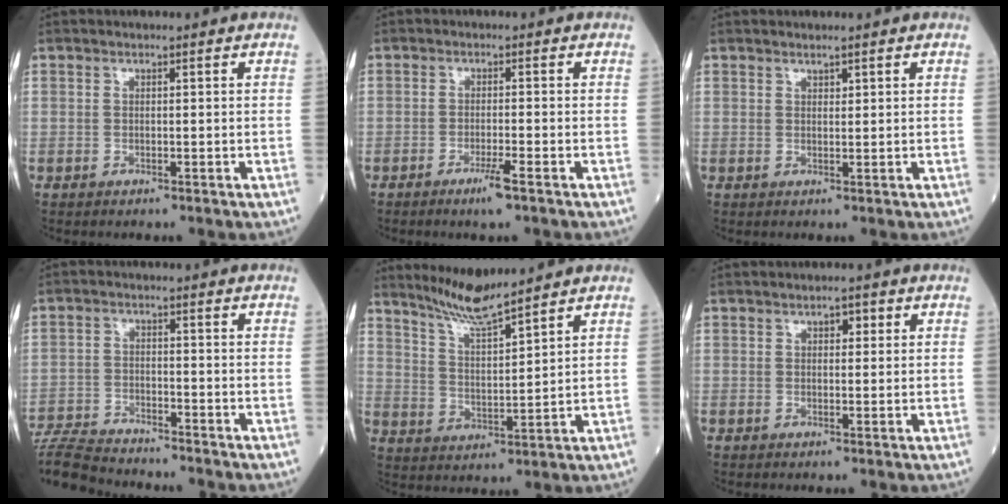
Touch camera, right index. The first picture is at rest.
{"total": 3.3, "force": [-2.1, -0.3, 2.5], "torque": [-0.051, -0.008, -0.039]}
{"total": 0.8, "force": [0.7, 0.3, 0.3], "torque": [-0.006, -0.001, 0.013]}
{"total": 11.8, "force": [-11.2, 1.2, 3.4], "torque": [-0.076, 0.000, -0.196]}
{"total": 7.1, "force": [6.5, -0.9, 2.7], "torque": [-0.059, -0.015, 0.131]}
{"total": 2.1, "force": [0.9, 1.1, 1.5], "torque": [-0.025, 0.007, 0.013]}